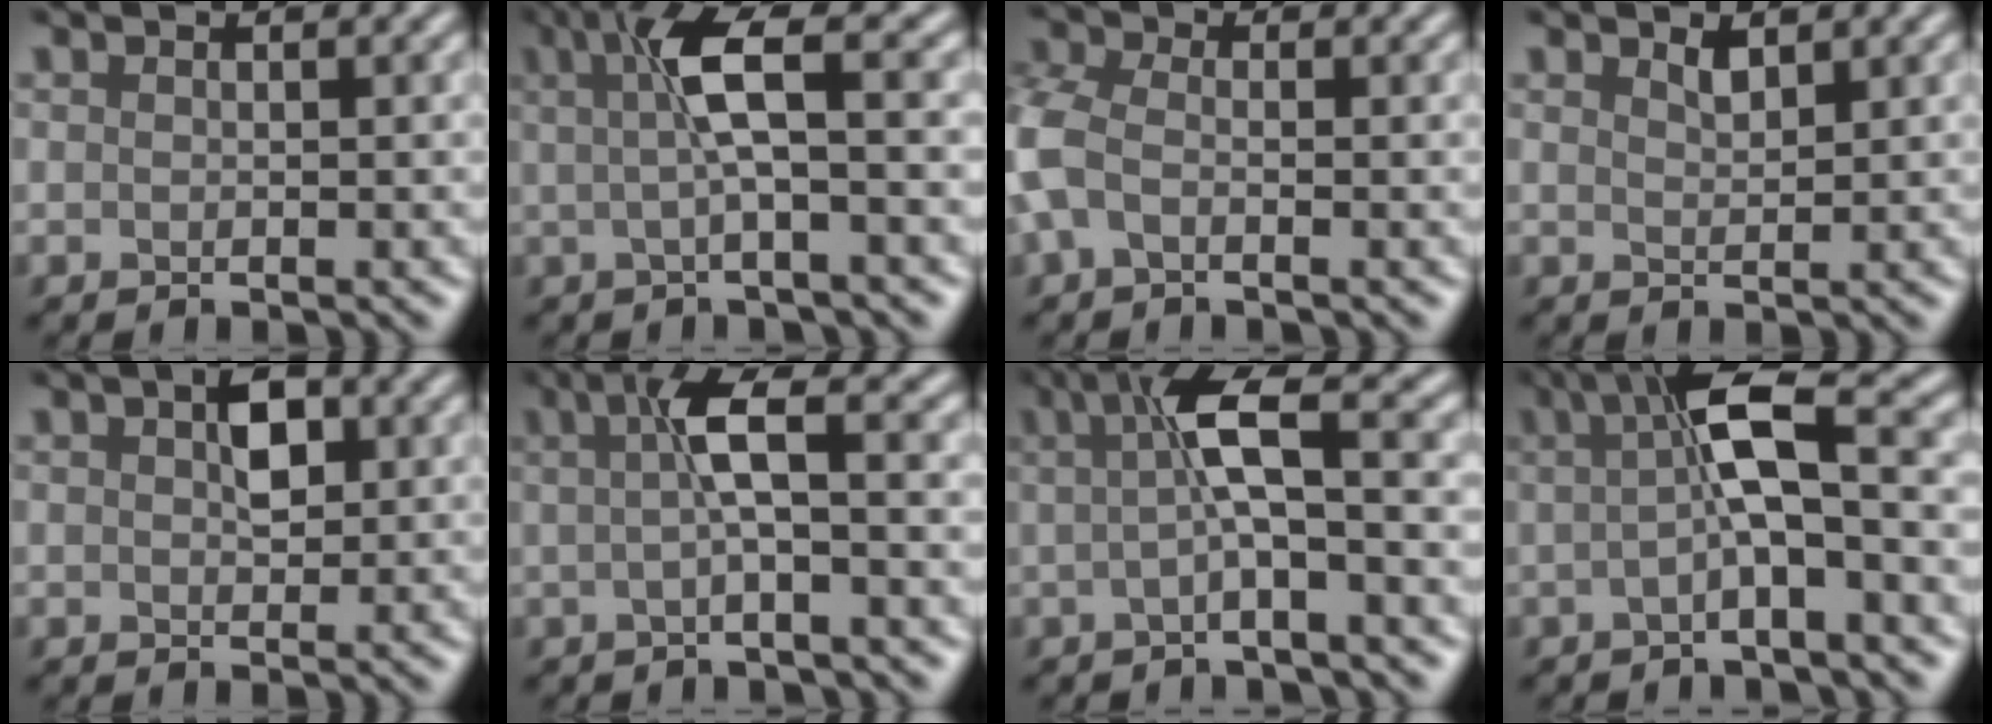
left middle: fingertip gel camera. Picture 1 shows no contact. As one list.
[{"total": 4.4, "force": [0.8, 0.5, 4.3], "torque": [-0.085, 0.015, 0.019]}, {"total": 3.4, "force": [-1.2, 2.1, 2.3], "torque": [-0.073, 0.006, -0.033]}, {"total": 1.0, "force": [1.0, 0.1, 0.1], "torque": [-0.004, 0.005, 0.021]}, {"total": 2.0, "force": [0.8, 1.0, 1.5], "torque": [-0.025, 0.009, 0.015]}, {"total": 3.6, "force": [0.4, 0.4, 3.5], "torque": [-0.067, 0.012, 0.008]}, {"total": 4.8, "force": [0.6, 0.6, 4.8], "torque": [-0.093, 0.016, 0.010]}, {"total": 5.8, "force": [0.5, 1.1, 5.7], "torque": [-0.097, 0.015, 0.006]}]